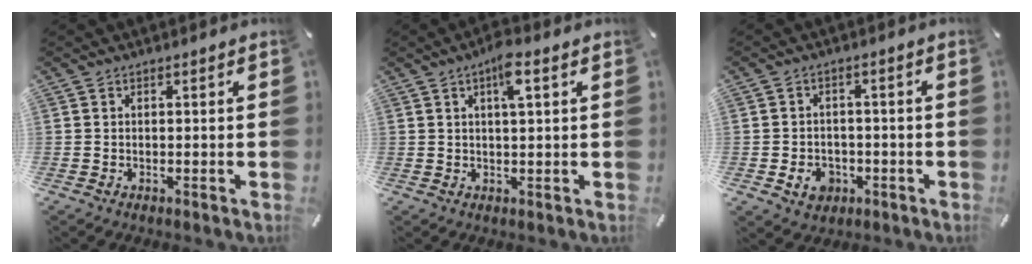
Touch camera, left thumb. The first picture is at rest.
{"total": 5.4, "force": [2.3, 1.2, 4.7], "torque": [-0.083, 0.000, 0.035]}
{"total": 5.8, "force": [-1.9, 4.8, 2.7], "torque": [-0.050, 0.005, -0.033]}